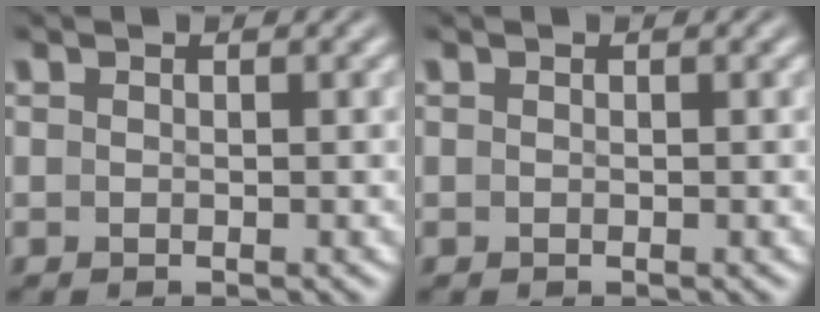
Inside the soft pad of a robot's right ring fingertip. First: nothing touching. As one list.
[{"total": 0.0}]